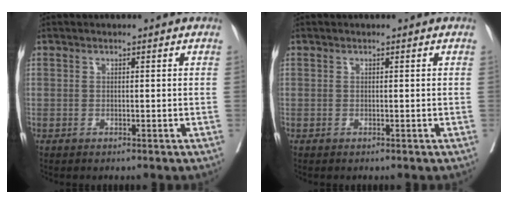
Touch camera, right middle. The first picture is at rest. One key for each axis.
{"total": 0.0}